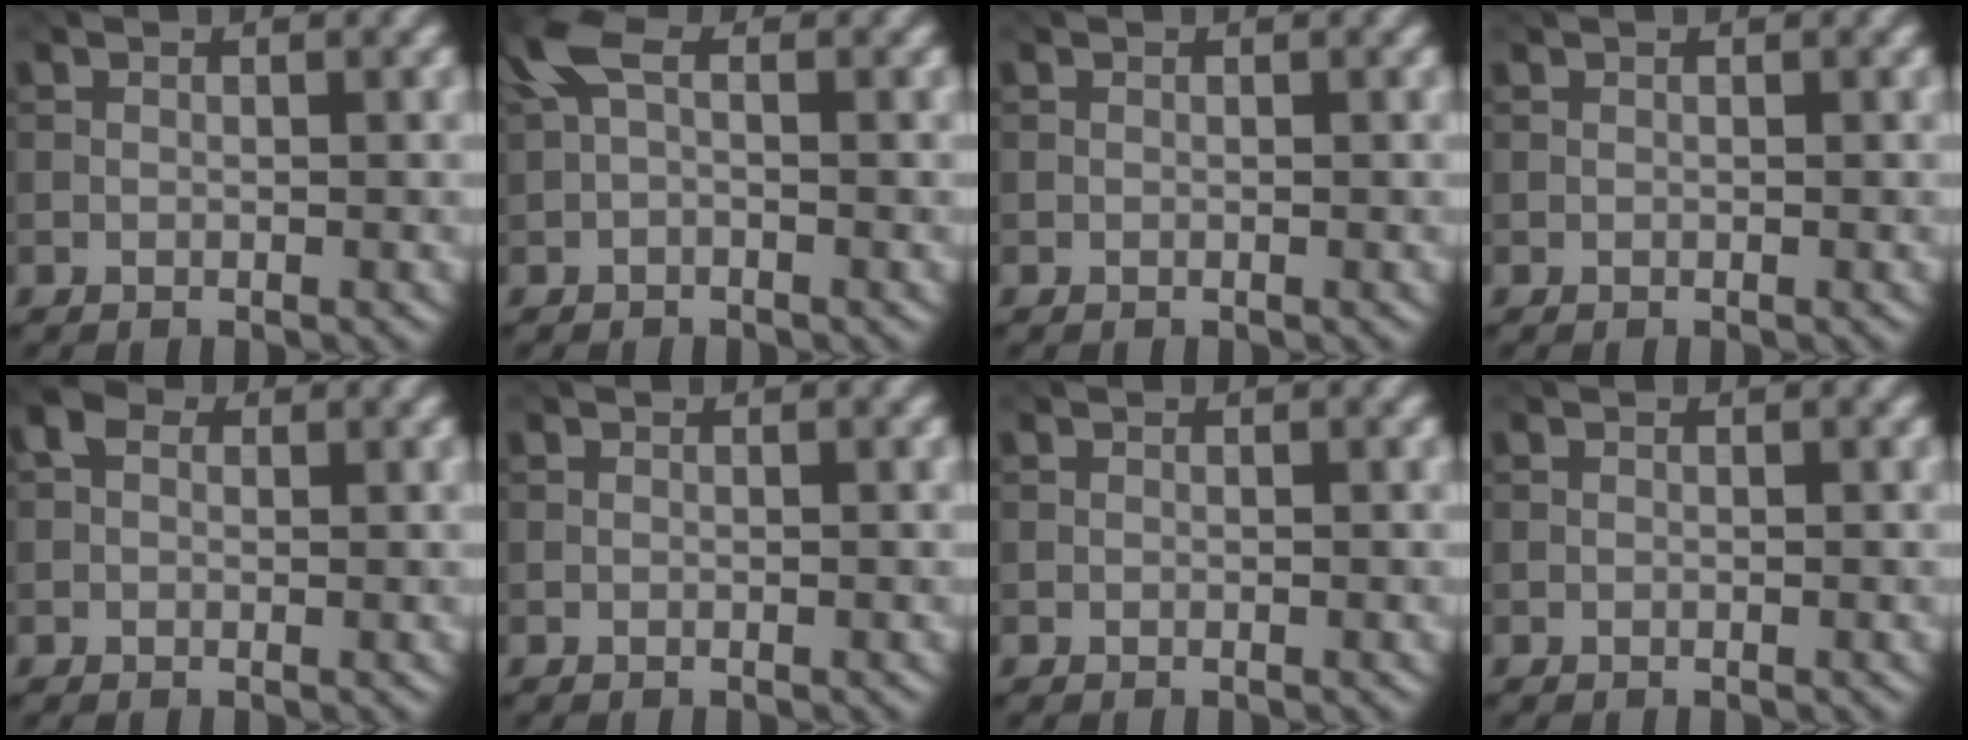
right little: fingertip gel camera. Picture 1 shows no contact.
{"total": 2.6, "force": [0.0, 0.9, 2.5], "torque": [-0.059, 0.010, -0.007]}
{"total": 0.0}
{"total": 0.0}
{"total": 1.6, "force": [0.3, 1.2, 1.1], "torque": [-0.019, 0.006, -0.002]}
{"total": 0.0}
{"total": 0.0}
{"total": 0.9, "force": [-0.5, -0.6, -0.3], "torque": [0.007, -0.002, -0.006]}